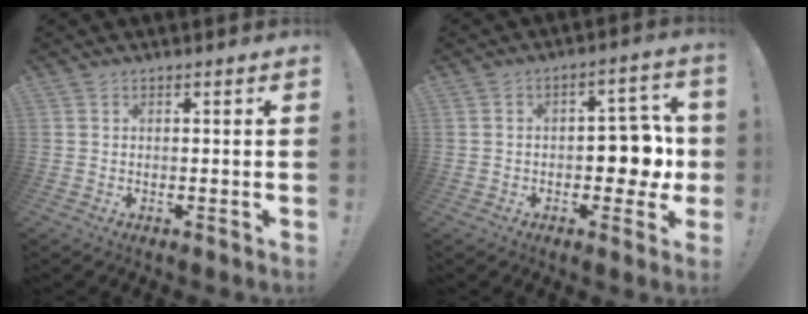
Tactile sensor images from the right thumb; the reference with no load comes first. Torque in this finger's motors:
{"motor_torque": [1.28, 1.49, 0.51, -0.51, 0.00]}